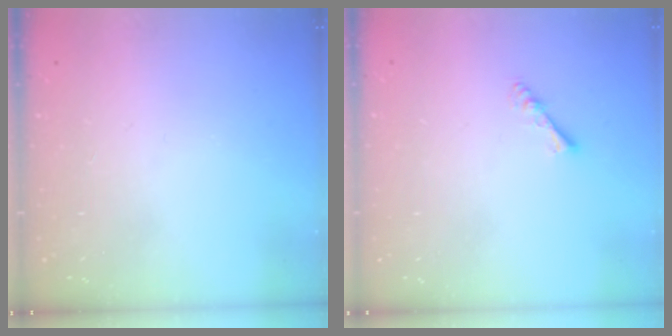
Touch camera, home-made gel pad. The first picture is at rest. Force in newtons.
{"total": 2.9, "press": 2.8, "slide": 0.4}